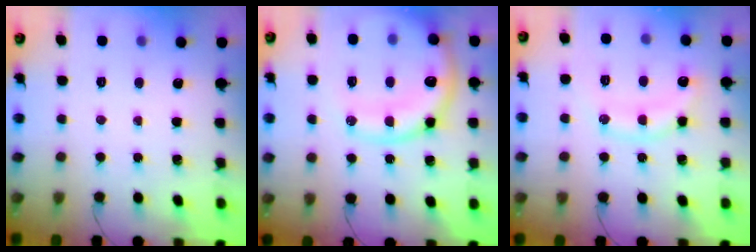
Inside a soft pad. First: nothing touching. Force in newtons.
{"total": 17.6, "press": 17.2, "slide": 3.9}
{"total": 11.3, "press": 11.3, "slide": 0.6}